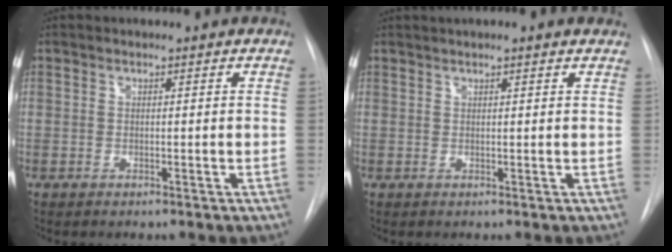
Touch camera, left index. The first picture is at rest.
{"total": 4.9, "force": [4.1, 0.6, 2.7], "torque": [-0.044, 0.031, 0.051]}